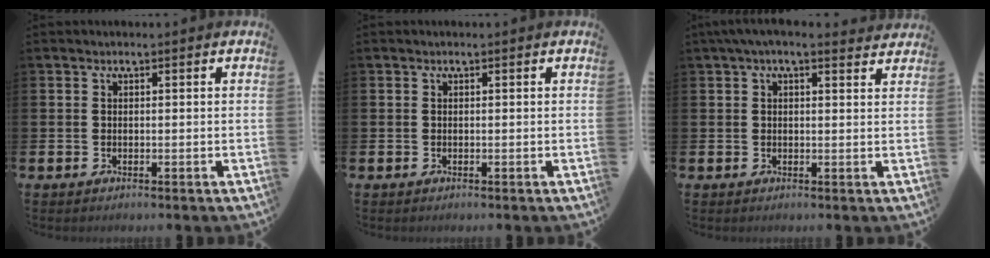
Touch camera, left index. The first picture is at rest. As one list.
[{"total": 0.0}, {"total": 2.6, "force": [2.3, 0.5, 1.2], "torque": [-0.021, -0.006, 0.039]}]